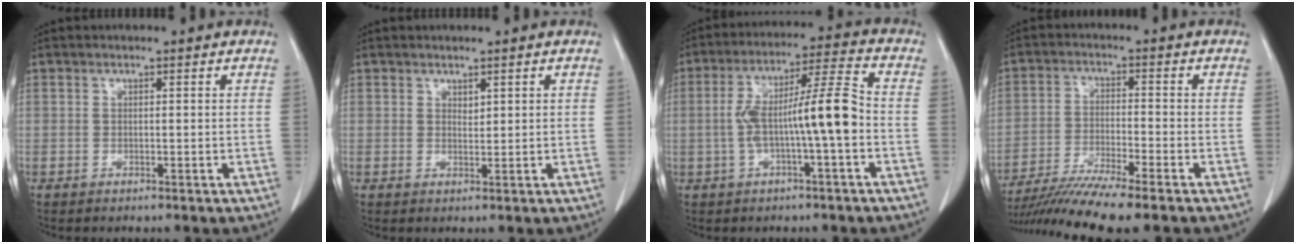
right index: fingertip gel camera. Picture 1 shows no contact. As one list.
[{"total": 1.0, "force": [0.6, 0.4, 0.6], "torque": [-0.008, -0.004, 0.013]}, {"total": 9.8, "force": [-1.5, 0.5, 9.7], "torque": [-0.175, 0.027, -0.029]}, {"total": 10.1, "force": [-8.4, -1.0, 5.4], "torque": [-0.087, -0.025, -0.144]}]